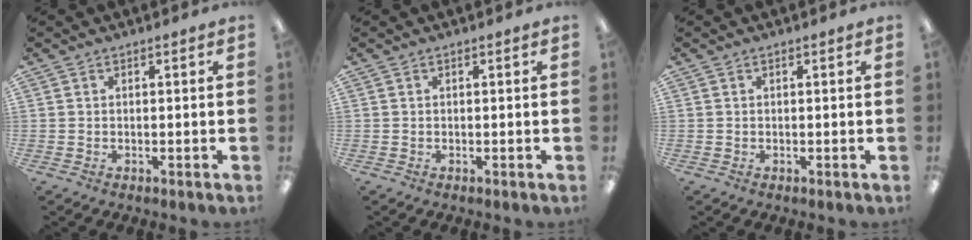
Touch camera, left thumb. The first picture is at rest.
{"total": 0.0}
{"total": 0.0}